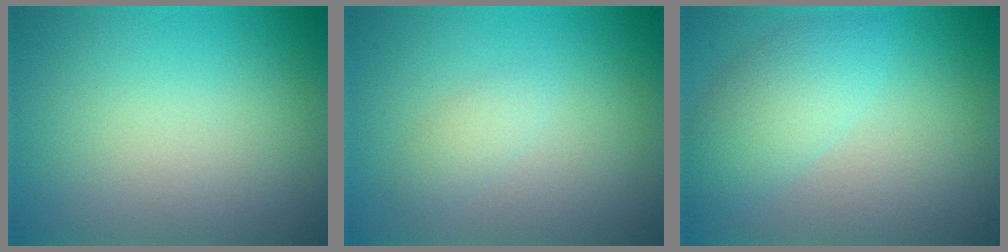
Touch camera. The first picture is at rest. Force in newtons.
{"total": 1.4, "press": 1.4, "slide": 0.1}
{"total": 3.9, "press": 3.9, "slide": 0.1}